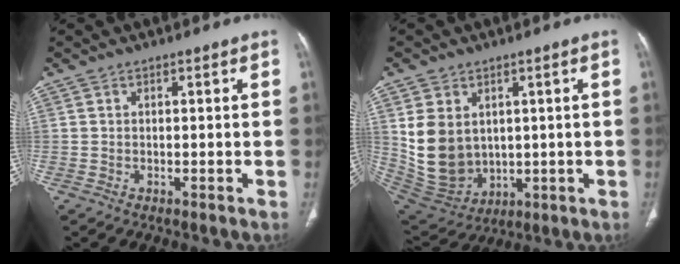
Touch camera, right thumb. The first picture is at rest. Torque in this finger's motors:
{"motor_torque": [-0.66, 1.13, 0.92, 0.85, 0.37]}